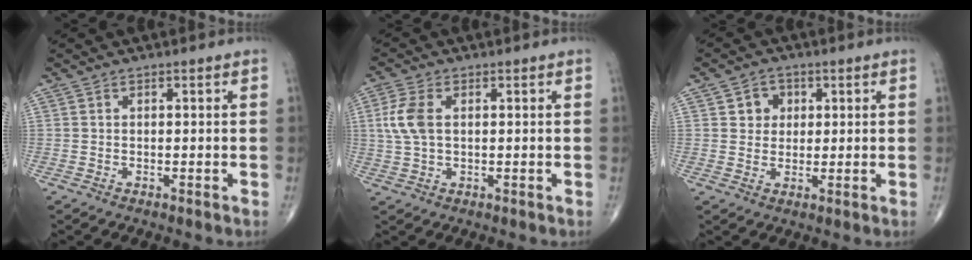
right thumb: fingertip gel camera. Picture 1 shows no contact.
{"total": 5.9, "force": [1.0, 3.3, 4.8], "torque": [-0.119, 0.007, 0.017]}
{"total": 4.2, "force": [1.3, 3.7, 1.6], "torque": [0.000, -0.001, 0.016]}